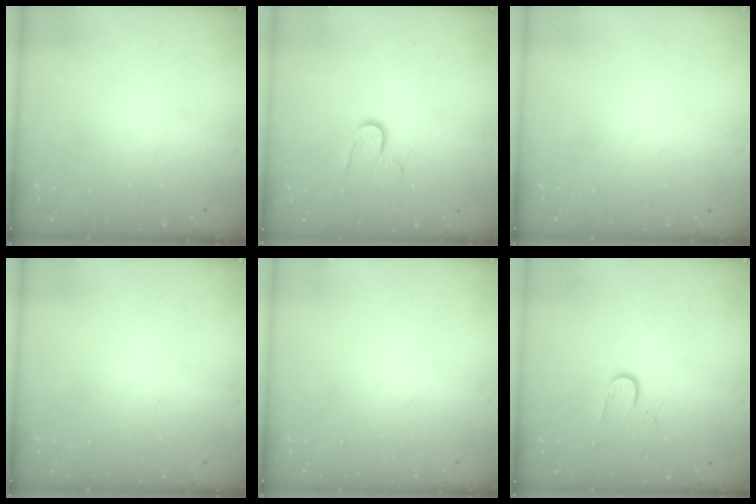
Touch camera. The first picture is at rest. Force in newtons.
{"total": 6.0, "press": 6.0, "slide": 0.6}
{"total": 0.0}
{"total": 0.0}
{"total": 0.0}
{"total": 5.6, "press": 5.6, "slide": 0.4}